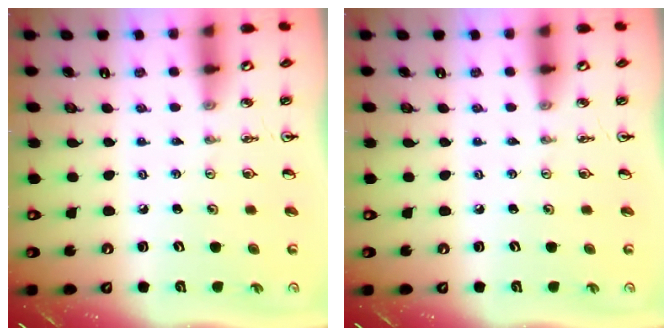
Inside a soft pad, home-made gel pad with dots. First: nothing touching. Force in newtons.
{"total": 0.0}